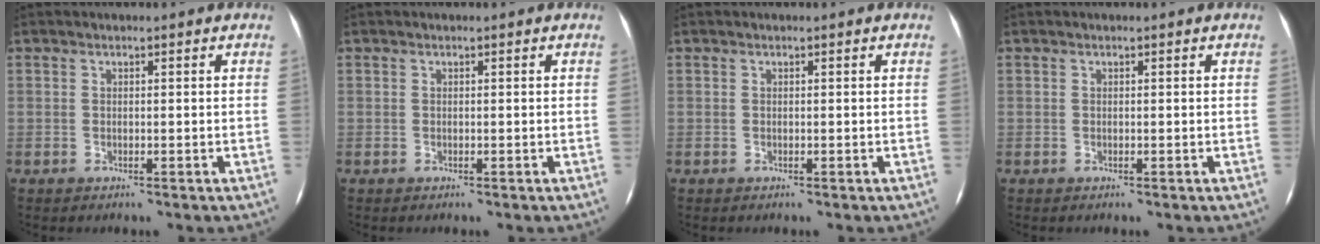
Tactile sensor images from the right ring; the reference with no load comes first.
{"total": 0.0}
{"total": 0.0}
{"total": 0.0}